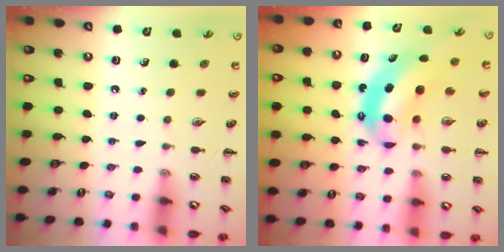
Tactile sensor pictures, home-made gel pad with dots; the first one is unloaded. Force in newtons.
{"total": 6.2, "press": 6.1, "slide": 1.2}